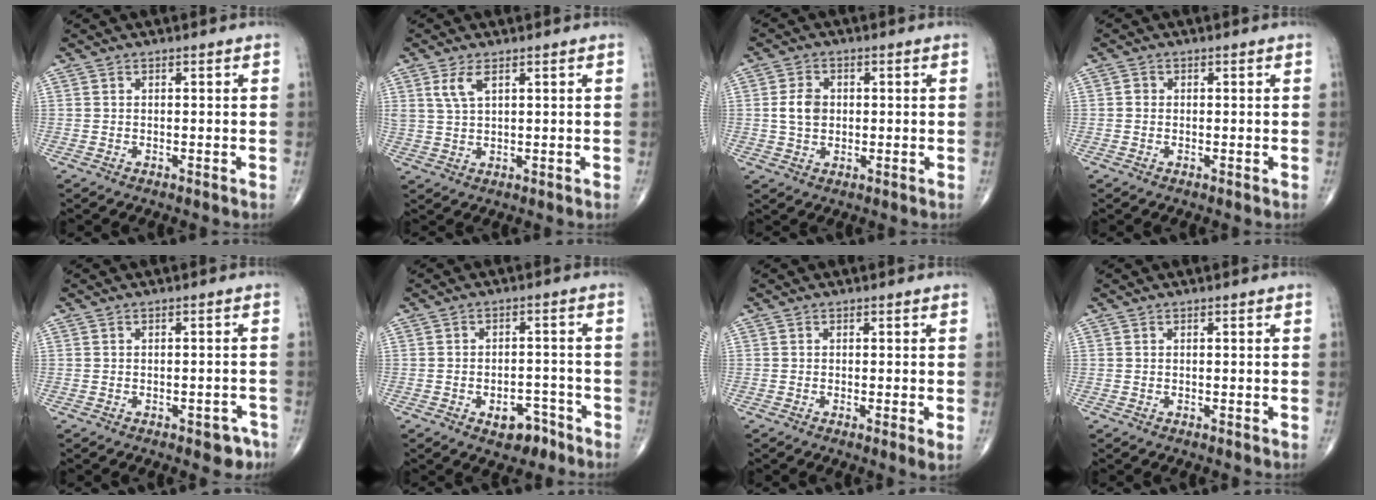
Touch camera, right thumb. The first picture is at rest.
{"total": 4.1, "force": [2.0, 1.7, 3.1], "torque": [-0.067, -0.004, 0.047]}
{"total": 4.8, "force": [0.3, 3.6, 3.1], "torque": [-0.051, 0.002, 0.005]}
{"total": 0.9, "force": [-0.1, 0.8, 0.3], "torque": [-0.002, 0.002, -0.004]}
{"total": 3.6, "force": [-2.3, 1.8, 2.1], "torque": [-0.009, 0.016, -0.023]}
{"total": 5.7, "force": [-3.3, 3.4, 3.1], "torque": [-0.018, 0.032, -0.045]}
{"total": 1.9, "force": [-0.3, 0.2, 1.8], "torque": [-0.041, -0.008, -0.008]}
{"total": 0.0}